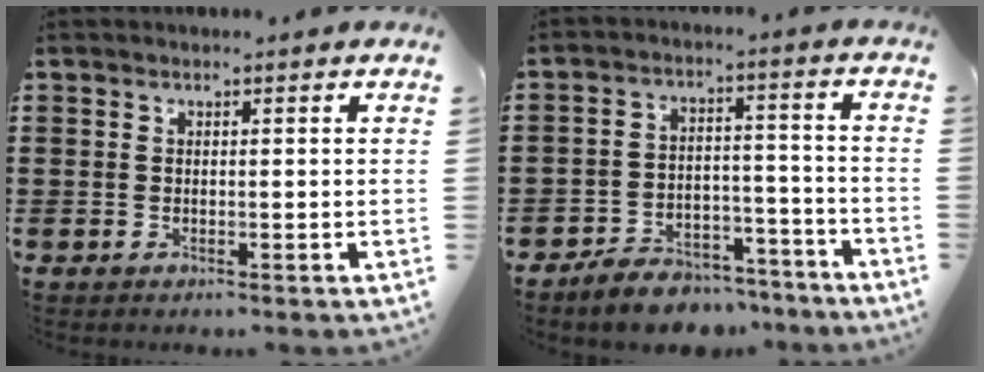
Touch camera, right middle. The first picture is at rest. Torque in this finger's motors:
{"motor_torque": [0.57, -0.45, 0.11, 0.06]}